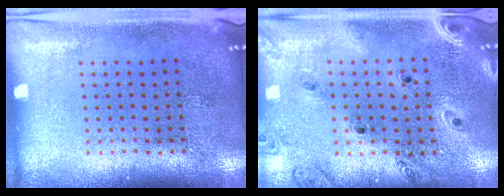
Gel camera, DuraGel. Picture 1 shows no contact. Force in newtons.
{"total": 1.4, "press": 1.3, "slide": 0.3}